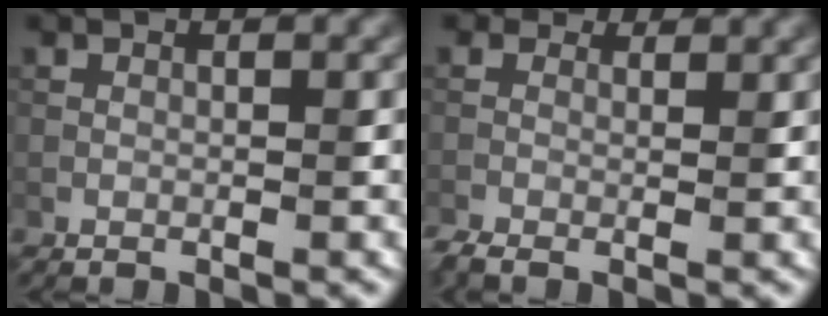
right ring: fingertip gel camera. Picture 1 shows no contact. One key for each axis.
{"total": 3.2, "fx": 0.4, "fy": 2.3, "fz": 2.1, "tx": -0.045, "ty": -0.003, "tz": 0.000}